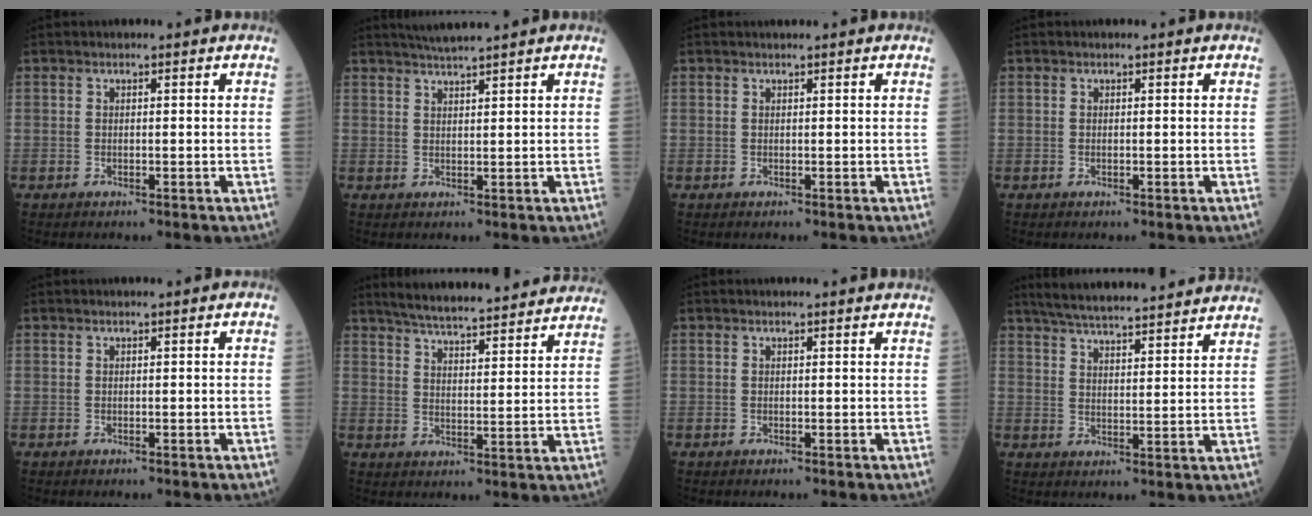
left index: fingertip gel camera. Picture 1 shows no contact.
{"total": 4.1, "force": [3.6, -0.8, 1.7], "torque": [-0.026, 0.014, 0.066]}
{"total": 0.8, "force": [0.7, -0.1, 0.3], "torque": [-0.006, 0.004, 0.014]}
{"total": 0.0}
{"total": 1.8, "force": [-1.6, -0.2, -0.7], "torque": [0.012, -0.004, -0.024]}
{"total": 20.0, "force": [18.3, 2.0, 7.8], "torque": [-0.115, 0.003, 0.243]}
{"total": 0.6, "force": [-0.1, -0.3, -0.5], "torque": [0.001, -0.003, -0.010]}
{"total": 17.8, "force": [16.0, 1.5, 7.5], "torque": [-0.118, 0.025, 0.222]}